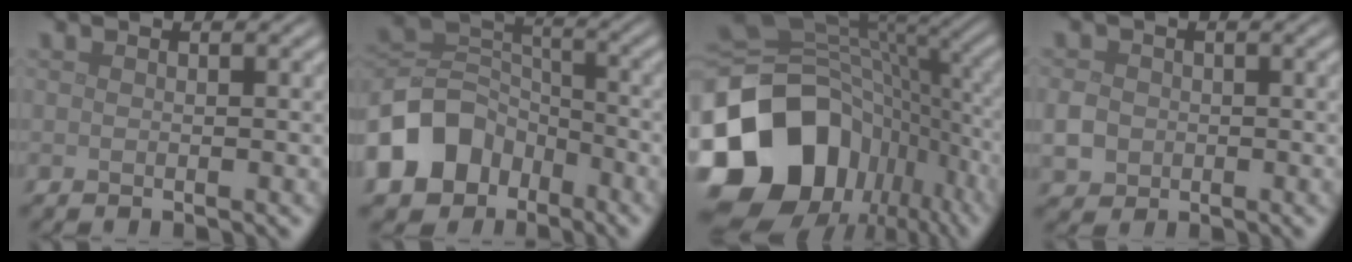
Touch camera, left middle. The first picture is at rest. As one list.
[{"total": 8.7, "force": [-4.8, 6.3, 3.6], "torque": [-0.068, 0.002, -0.106]}, {"total": 18.8, "force": [-6.8, 14.2, 10.2], "torque": [-0.250, -0.030, -0.110]}, {"total": 2.4, "force": [-0.4, 2.2, 1.0], "torque": [-0.022, -0.002, -0.009]}]